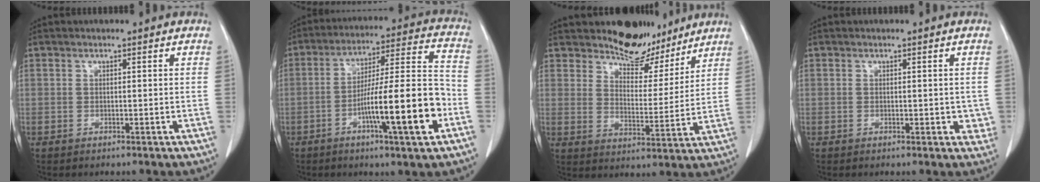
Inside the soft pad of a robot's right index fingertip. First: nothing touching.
{"total": 16.4, "force": [-5.9, 0.8, 15.3], "torque": [-0.250, 0.006, -0.092]}
{"total": 9.1, "force": [7.8, 4.0, 2.4], "torque": [-0.028, -0.011, 0.123]}
{"total": 2.4, "force": [-0.2, 1.5, 1.9], "torque": [-0.010, 0.000, -0.002]}